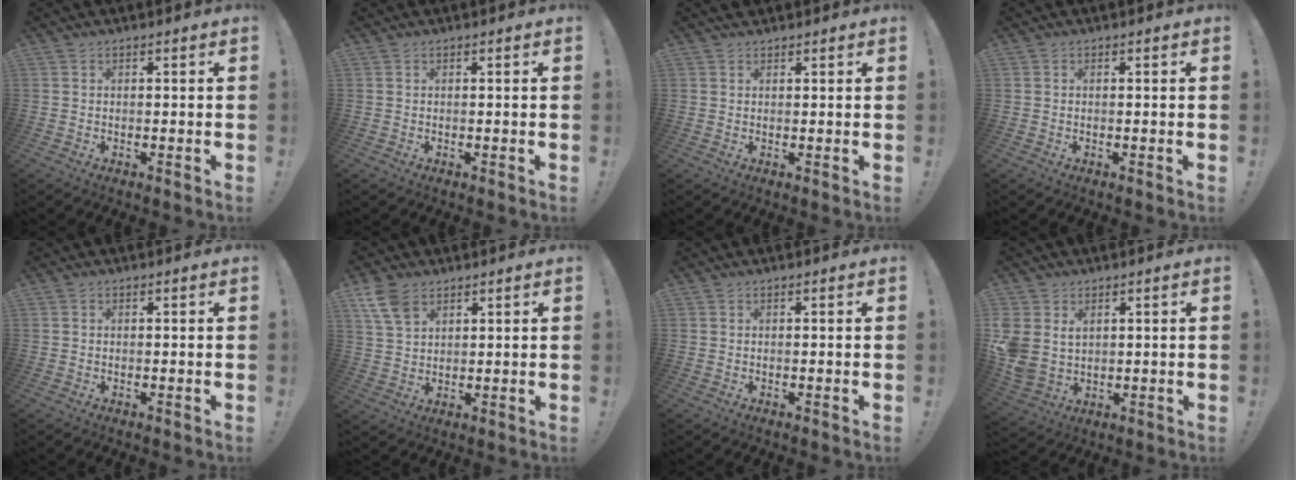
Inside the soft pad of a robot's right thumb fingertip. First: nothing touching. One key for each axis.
{"total": 0.0}
{"total": 1.1, "fx": 0.9, "fy": 0.5, "fz": 0.3, "tx": -0.005, "ty": -0.003, "tz": 0.018}
{"total": 0.0}
{"total": 0.0}
{"total": 7.8, "fx": 4.5, "fy": 4.7, "fz": 4.3, "tx": -0.084, "ty": -0.014, "tz": 0.089}
{"total": 0.0}
{"total": 7.1, "fx": 2.6, "fy": 5.7, "fz": 3.5, "tx": -0.076, "ty": -0.020, "tz": 0.051}